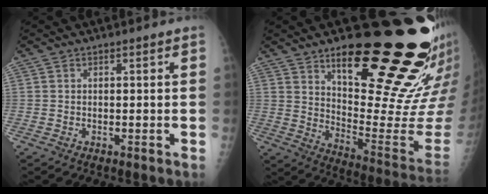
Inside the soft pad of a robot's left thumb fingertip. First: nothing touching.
{"total": 26.2, "force": [17.4, 7.0, 18.2], "torque": [-0.213, -0.121, 0.266]}